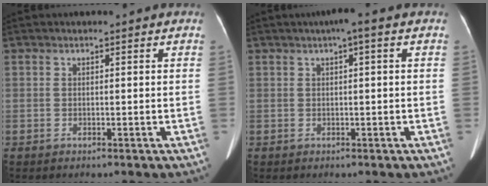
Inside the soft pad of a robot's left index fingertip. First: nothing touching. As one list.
[{"total": 2.3, "force": [0.8, 0.0, 2.2], "torque": [-0.033, 0.009, 0.009]}]